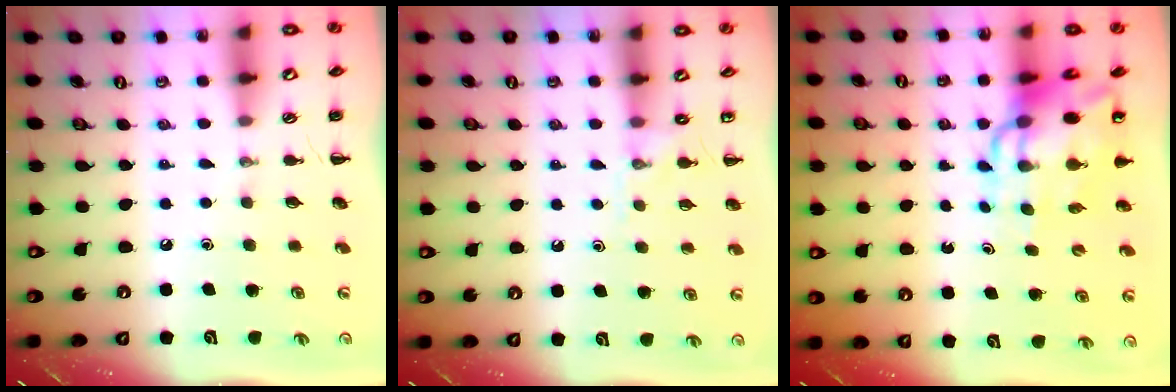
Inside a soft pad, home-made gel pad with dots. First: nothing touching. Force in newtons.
{"total": 6.1, "press": 5.9, "slide": 1.5}
{"total": 12.5, "press": 12.0, "slide": 3.5}